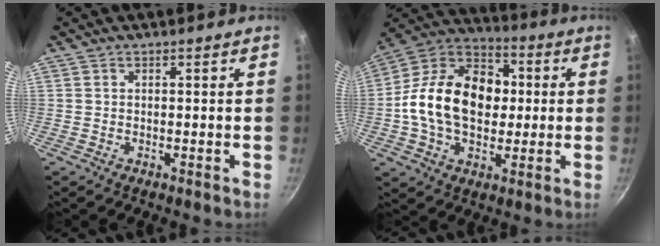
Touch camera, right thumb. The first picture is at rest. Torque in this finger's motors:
{"motor_torque": [0.03, 2.20, 0.69, -0.81, 0.19]}